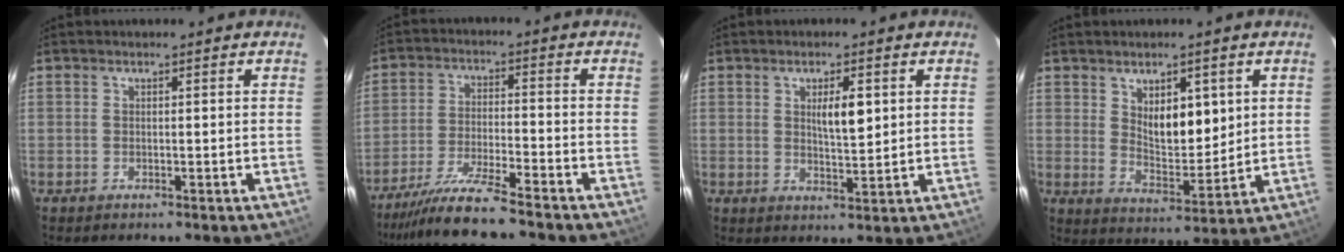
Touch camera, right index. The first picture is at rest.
{"total": 9.5, "force": [-8.2, -0.5, 4.7], "torque": [-0.080, -0.022, -0.146]}
{"total": 4.7, "force": [1.4, 1.2, 4.3], "torque": [-0.072, -0.002, 0.025]}
{"total": 7.8, "force": [2.7, 3.3, 6.5], "torque": [-0.106, -0.006, 0.055]}